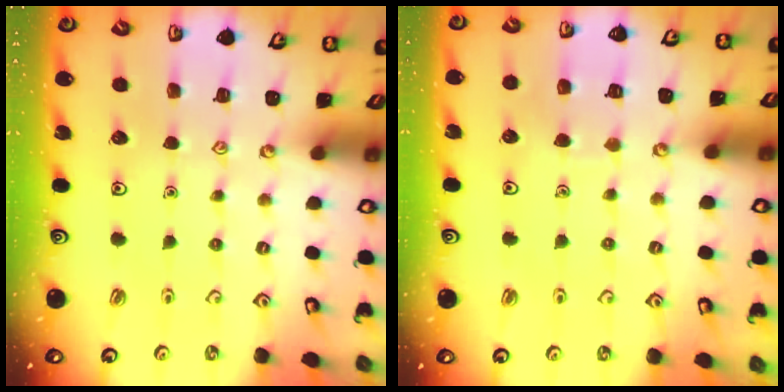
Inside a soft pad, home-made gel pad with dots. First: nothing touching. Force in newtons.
{"total": 4.7, "press": 4.7, "slide": 0.4}